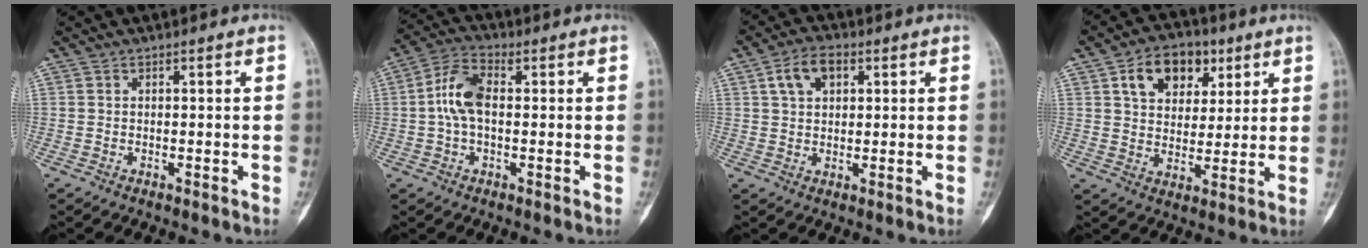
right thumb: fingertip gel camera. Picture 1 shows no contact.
{"total": 7.6, "force": [0.6, 4.2, 6.3], "torque": [-0.137, 0.022, 0.004]}
{"total": 6.5, "force": [2.5, 4.1, 4.4], "torque": [-0.068, 0.007, 0.041]}
{"total": 12.1, "force": [5.3, 8.3, 7.0], "torque": [-0.075, -0.010, 0.085]}